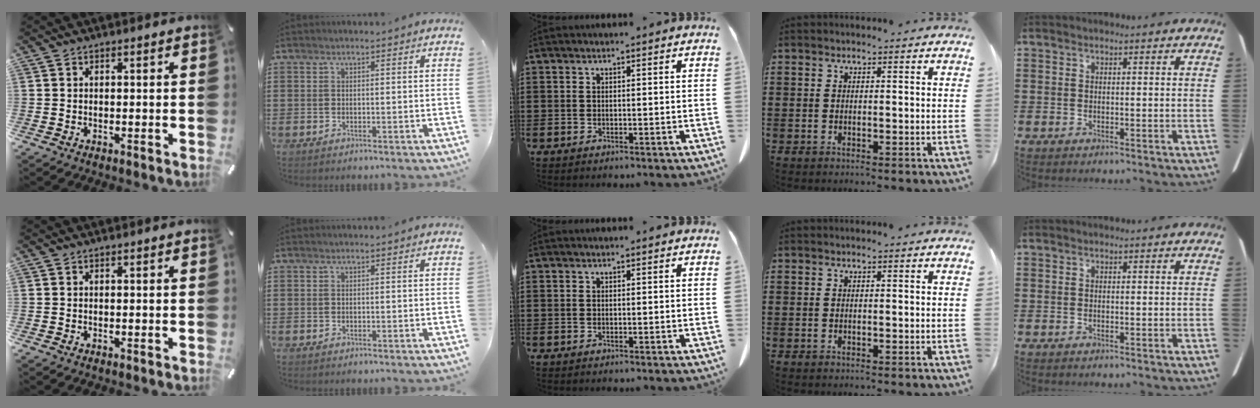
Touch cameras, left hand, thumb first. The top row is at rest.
{}